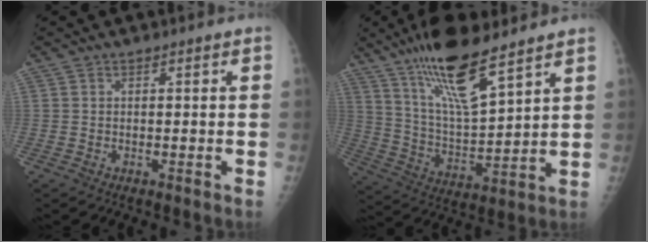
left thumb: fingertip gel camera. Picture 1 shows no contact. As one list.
[{"total": 16.1, "force": [11.1, 3.5, 11.2], "torque": [-0.192, -0.058, 0.218]}]